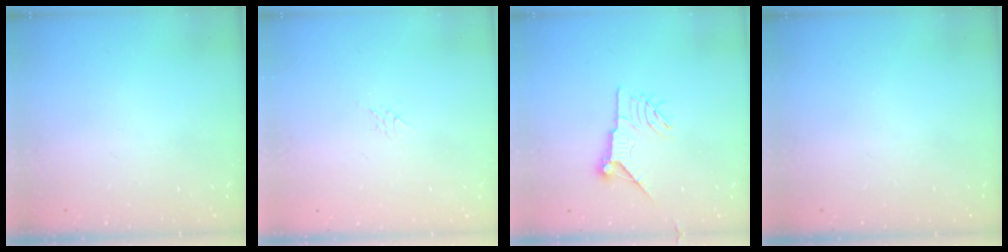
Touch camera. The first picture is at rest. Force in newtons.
{"total": 2.2, "press": 2.2, "slide": 0.4}
{"total": 9.9, "press": 9.9, "slide": 1.0}
{"total": 0.0}